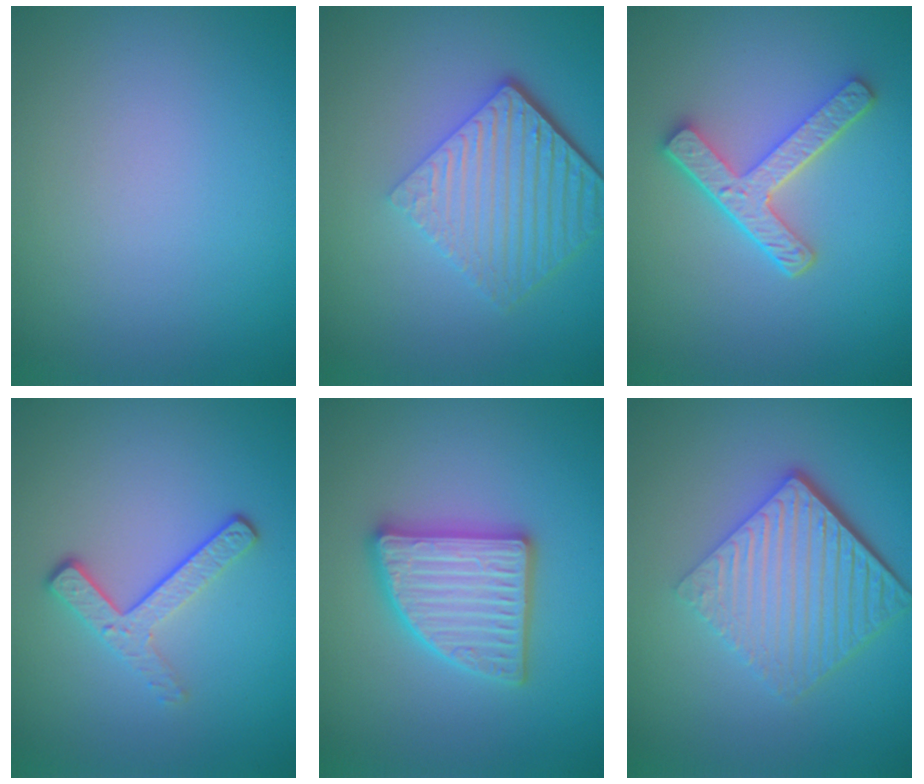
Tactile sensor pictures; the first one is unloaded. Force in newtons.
{"total": 6.3, "press": 4.2, "slide": 4.7}
{"total": 4.4, "press": 3.4, "slide": 2.7}
{"total": 3.0, "press": 2.2, "slide": 2.1}
{"total": 4.9, "press": 4.8, "slide": 0.7}
{"total": 6.8, "press": 4.4, "slide": 5.2}